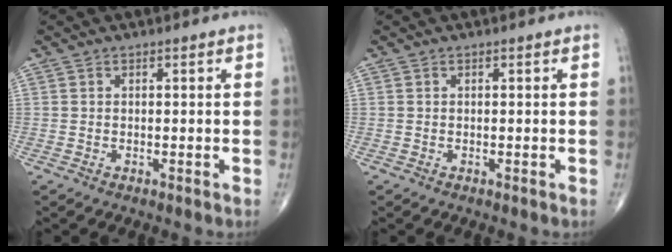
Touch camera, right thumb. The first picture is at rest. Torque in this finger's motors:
{"motor_torque": [0.00, -0.01, 0.13, 0.13, 0.01]}